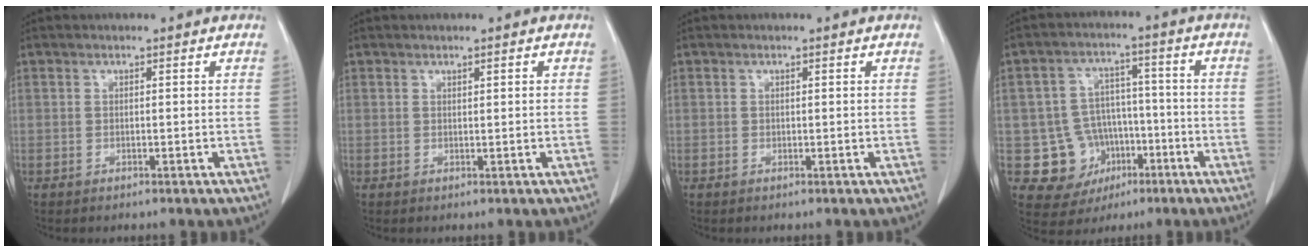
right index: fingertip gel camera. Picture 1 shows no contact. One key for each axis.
{"total": 0.7, "fx": 0.3, "fy": 0.0, "fz": 0.6, "tx": -0.011, "ty": 0.000, "tz": 0.006}
{"total": 0.0}
{"total": 10.3, "fx": -3.1, "fy": 9.5, "fz": 2.6, "tx": -0.041, "ty": 0.032, "tz": -0.034}